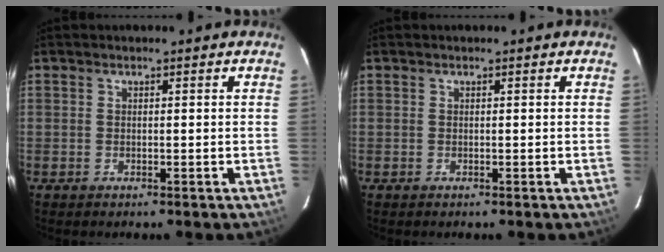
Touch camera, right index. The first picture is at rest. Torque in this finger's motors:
{"motor_torque": [0.00, 0.00, 0.00, 0.00]}